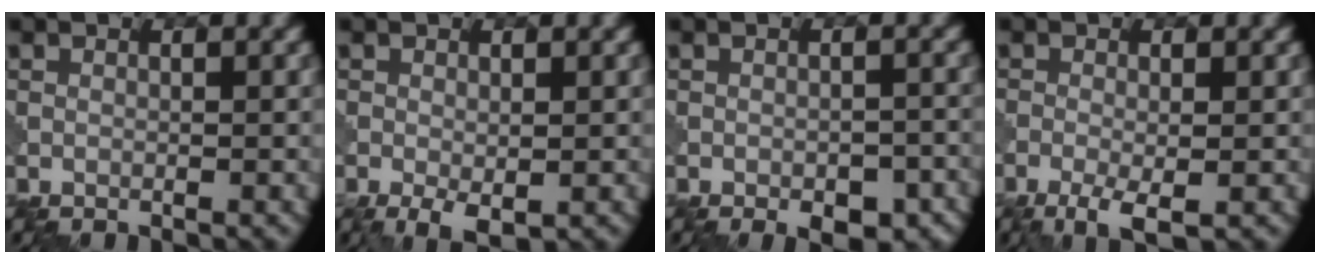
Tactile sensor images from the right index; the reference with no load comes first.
{"total": 1.9, "force": [-1.2, 0.3, 1.4], "torque": [-0.032, -0.011, -0.013]}
{"total": 5.5, "force": [-4.0, 2.4, 2.9], "torque": [-0.035, -0.003, -0.029]}
{"total": 2.8, "force": [-1.7, 0.4, 2.1], "torque": [-0.048, -0.008, -0.029]}